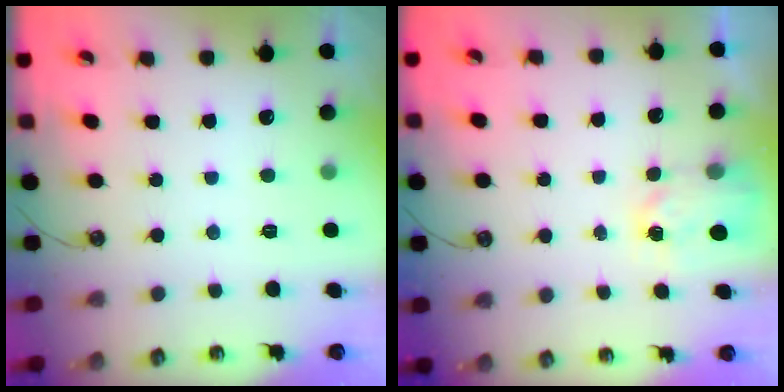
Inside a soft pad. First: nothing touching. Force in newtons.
{"total": 3.0, "press": 3.0, "slide": 0.4}